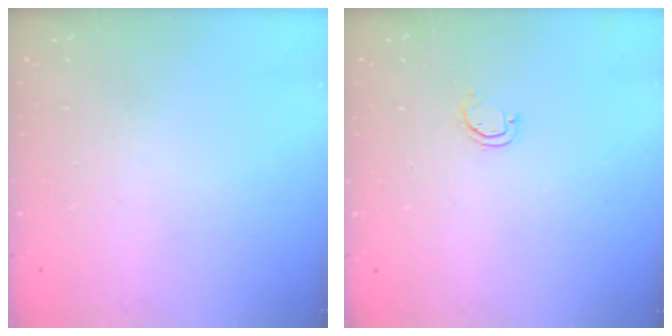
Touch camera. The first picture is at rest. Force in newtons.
{"total": 3.2, "press": 3.2, "slide": 0.2}